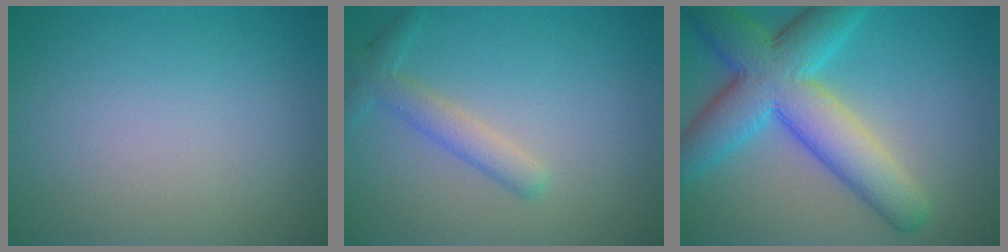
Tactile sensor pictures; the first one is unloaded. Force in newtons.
{"total": 2.6, "press": 2.5, "slide": 0.1}
{"total": 9.7, "press": 9.7, "slide": 0.2}